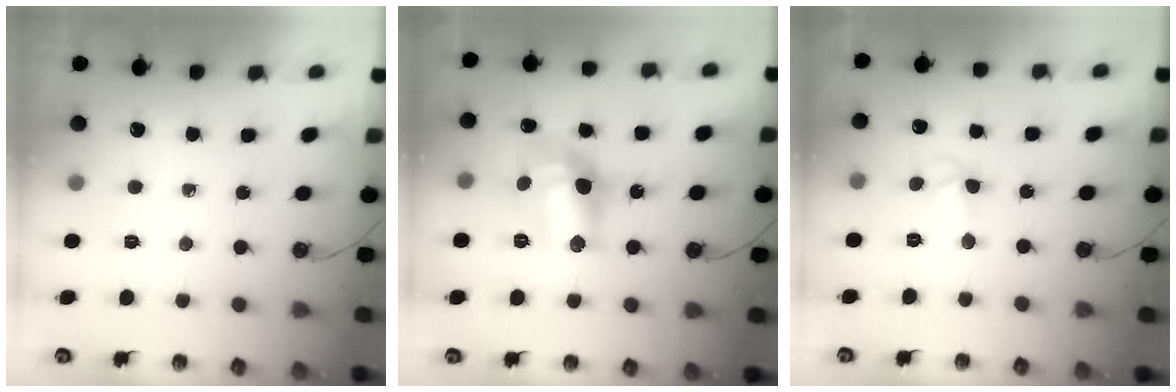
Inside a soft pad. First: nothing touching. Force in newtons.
{"total": 15.6, "press": 15.1, "slide": 3.7}
{"total": 3.7, "press": 3.7, "slide": 0.3}